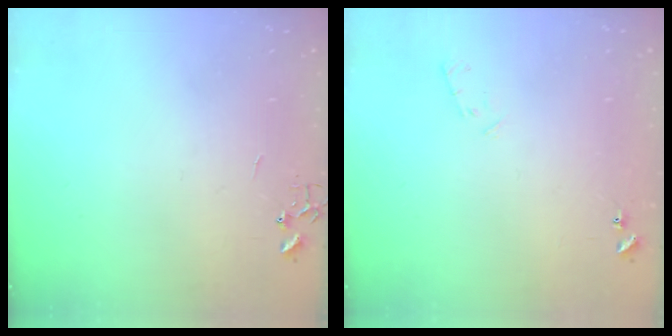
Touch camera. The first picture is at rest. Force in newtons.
{"total": 5.3, "press": 5.2, "slide": 0.9}